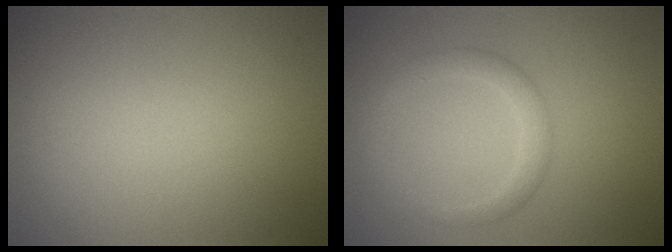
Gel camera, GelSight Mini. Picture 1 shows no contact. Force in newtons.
{"total": 2.2, "press": 2.2, "slide": 0.1}